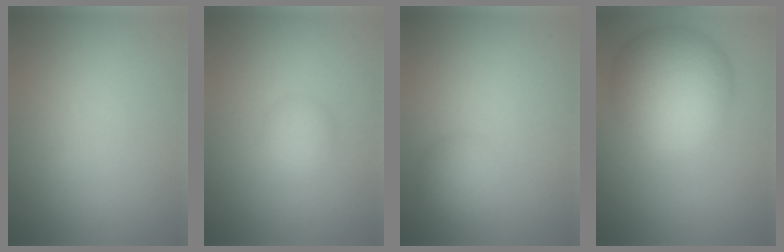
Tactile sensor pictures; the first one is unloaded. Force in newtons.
{"total": 1.5, "press": 1.5, "slide": 0.1}
{"total": 2.2, "press": 2.2, "slide": 0.0}
{"total": 9.0, "press": 9.0, "slide": 0.4}